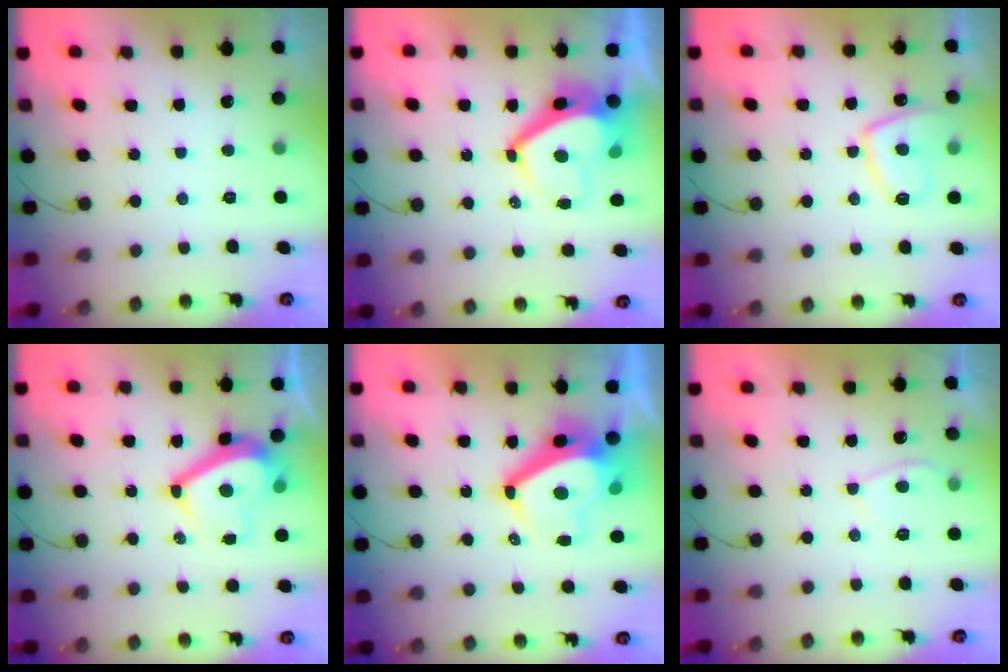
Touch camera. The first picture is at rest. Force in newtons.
{"total": 7.7, "press": 7.7, "slide": 0.7}
{"total": 10.0, "press": 9.9, "slide": 1.1}
{"total": 9.8, "press": 9.7, "slide": 1.6}
{"total": 12.4, "press": 12.4, "slide": 1.3}
{"total": 2.7, "press": 2.6, "slide": 0.6}